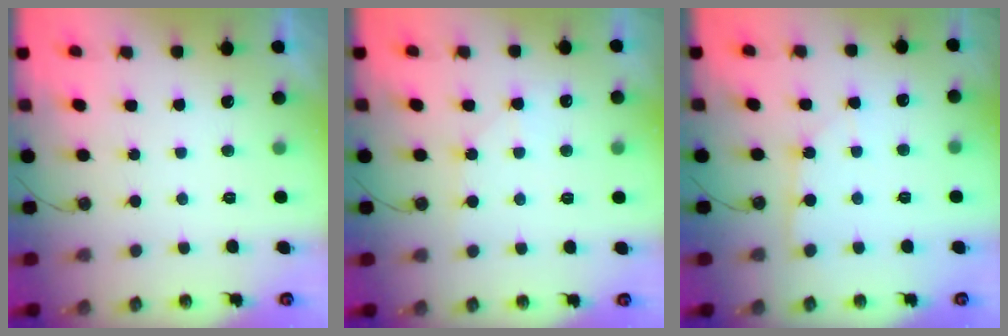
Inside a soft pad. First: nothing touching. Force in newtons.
{"total": 5.8, "press": 5.7, "slide": 0.7}
{"total": 2.2, "press": 2.1, "slide": 0.3}